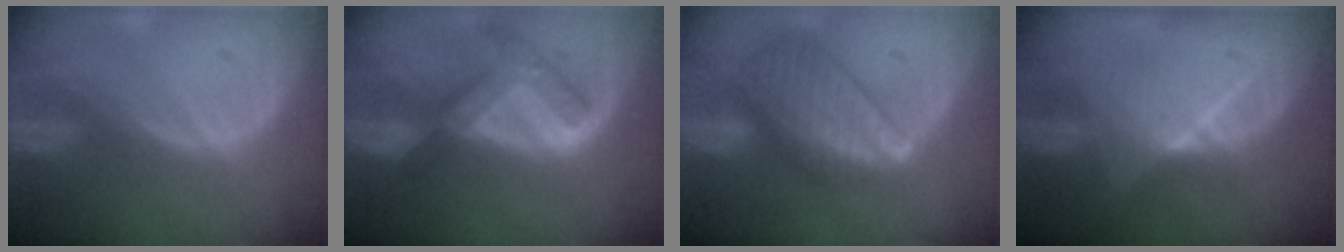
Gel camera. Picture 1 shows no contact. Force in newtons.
{"total": 7.7, "press": 6.5, "slide": 4.0}
{"total": 9.5, "press": 8.3, "slide": 4.6}
{"total": 6.5, "press": 6.3, "slide": 1.5}